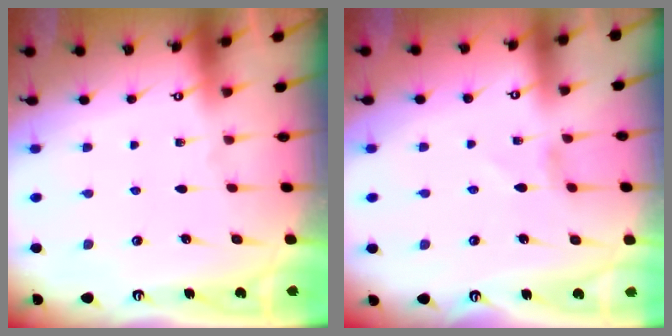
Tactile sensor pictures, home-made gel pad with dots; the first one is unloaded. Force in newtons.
{"total": 1.0, "press": 0.9, "slide": 0.2}